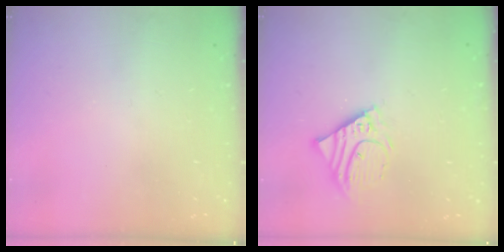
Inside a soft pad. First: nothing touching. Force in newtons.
{"total": 7.0, "press": 6.9, "slide": 1.0}